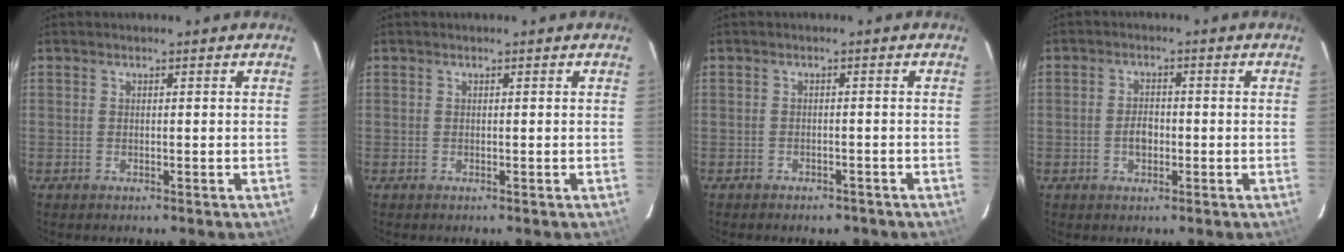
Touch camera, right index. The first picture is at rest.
{"total": 0.0}
{"total": 4.1, "force": [-3.3, 2.2, 1.3], "torque": [-0.027, 0.001, -0.037]}
{"total": 3.4, "force": [-0.9, 2.2, 2.4], "torque": [-0.044, 0.005, -0.013]}